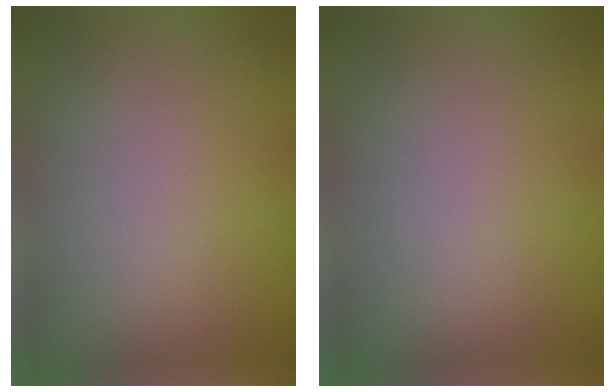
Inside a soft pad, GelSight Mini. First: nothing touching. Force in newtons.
{"total": 0.0}